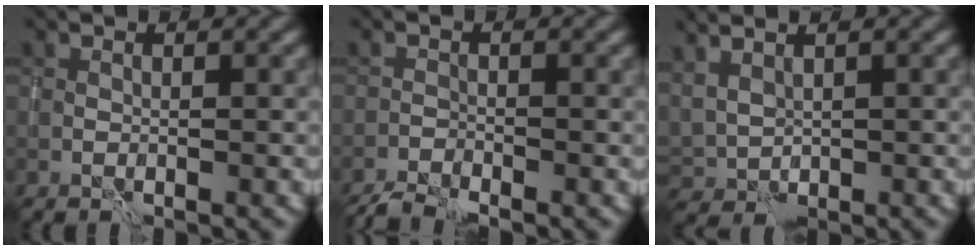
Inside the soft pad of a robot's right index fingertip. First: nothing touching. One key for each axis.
{"total": 3.3, "fx": -3.1, "fy": 0.4, "fz": 1.1, "tx": -0.024, "ty": -0.014, "tz": -0.064}
{"total": 2.8, "fx": 1.9, "fy": 1.4, "fz": 1.6, "tx": -0.037, "ty": 0.006, "tz": 0.050}